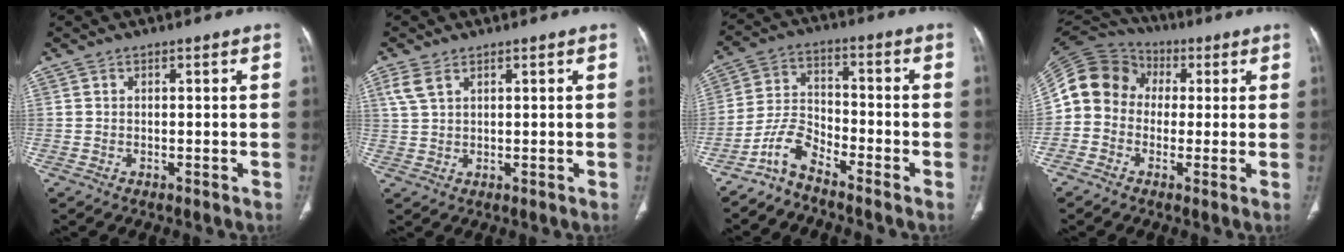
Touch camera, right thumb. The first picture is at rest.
{"total": 3.4, "force": [1.9, 1.7, 2.3], "torque": [-0.057, 0.005, 0.050]}
{"total": 6.2, "force": [-5.3, 1.8, 2.7], "torque": [-0.058, 0.046, -0.116]}
{"total": 12.2, "force": [0.3, 10.6, 6.1], "torque": [-0.109, 0.038, -0.011]}